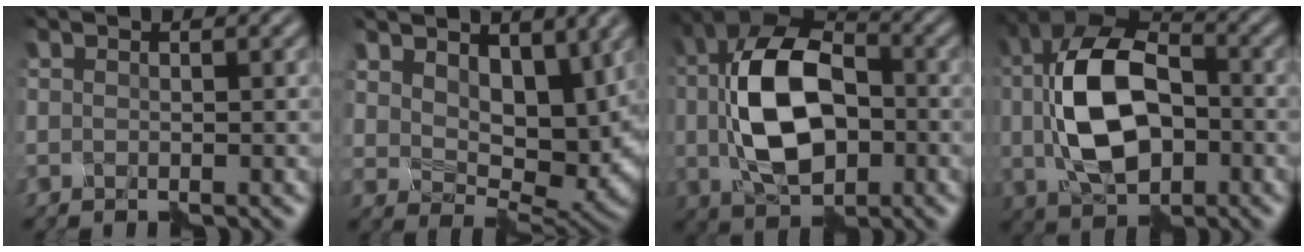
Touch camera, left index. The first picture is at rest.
{"total": 6.7, "force": [3.2, 4.0, 4.3], "torque": [-0.071, -0.010, 0.063]}
{"total": 10.7, "force": [0.0, 6.6, 8.4], "torque": [-0.176, 0.007, 0.009]}
{"total": 10.6, "force": [0.0, 6.6, 8.3], "torque": [-0.176, 0.009, 0.009]}